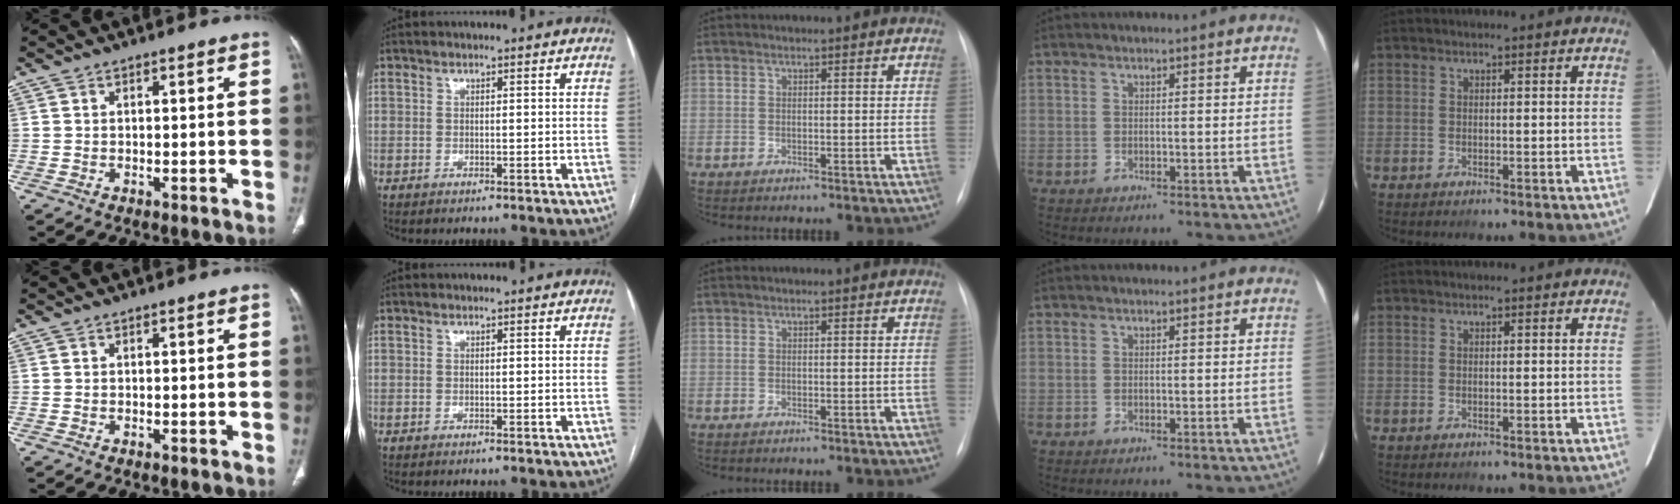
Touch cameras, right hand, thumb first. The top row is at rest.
{}